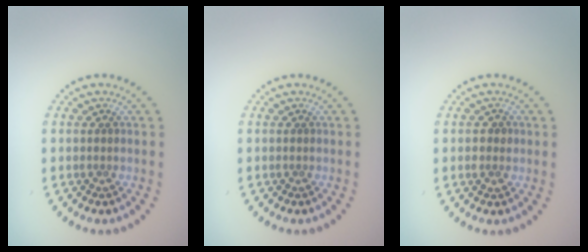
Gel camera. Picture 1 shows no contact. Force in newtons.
{"total": 0.0}
{"total": 1.5, "press": 1.5, "slide": 0.1}